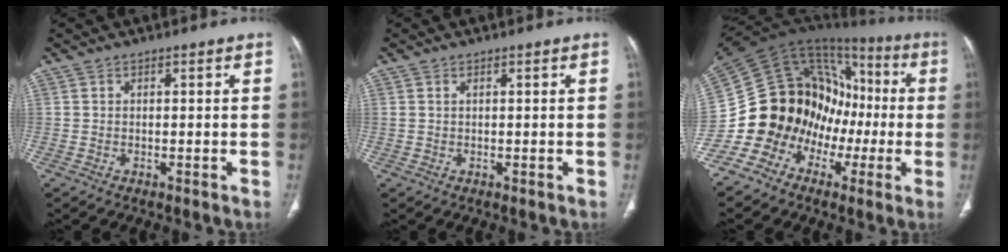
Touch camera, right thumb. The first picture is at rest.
{"total": 0.5, "force": [0.2, 0.2, 0.4], "torque": [-0.012, 0.010, 0.008]}
{"total": 19.4, "force": [-6.5, 15.7, 9.3], "torque": [-0.119, 0.109, -0.111]}